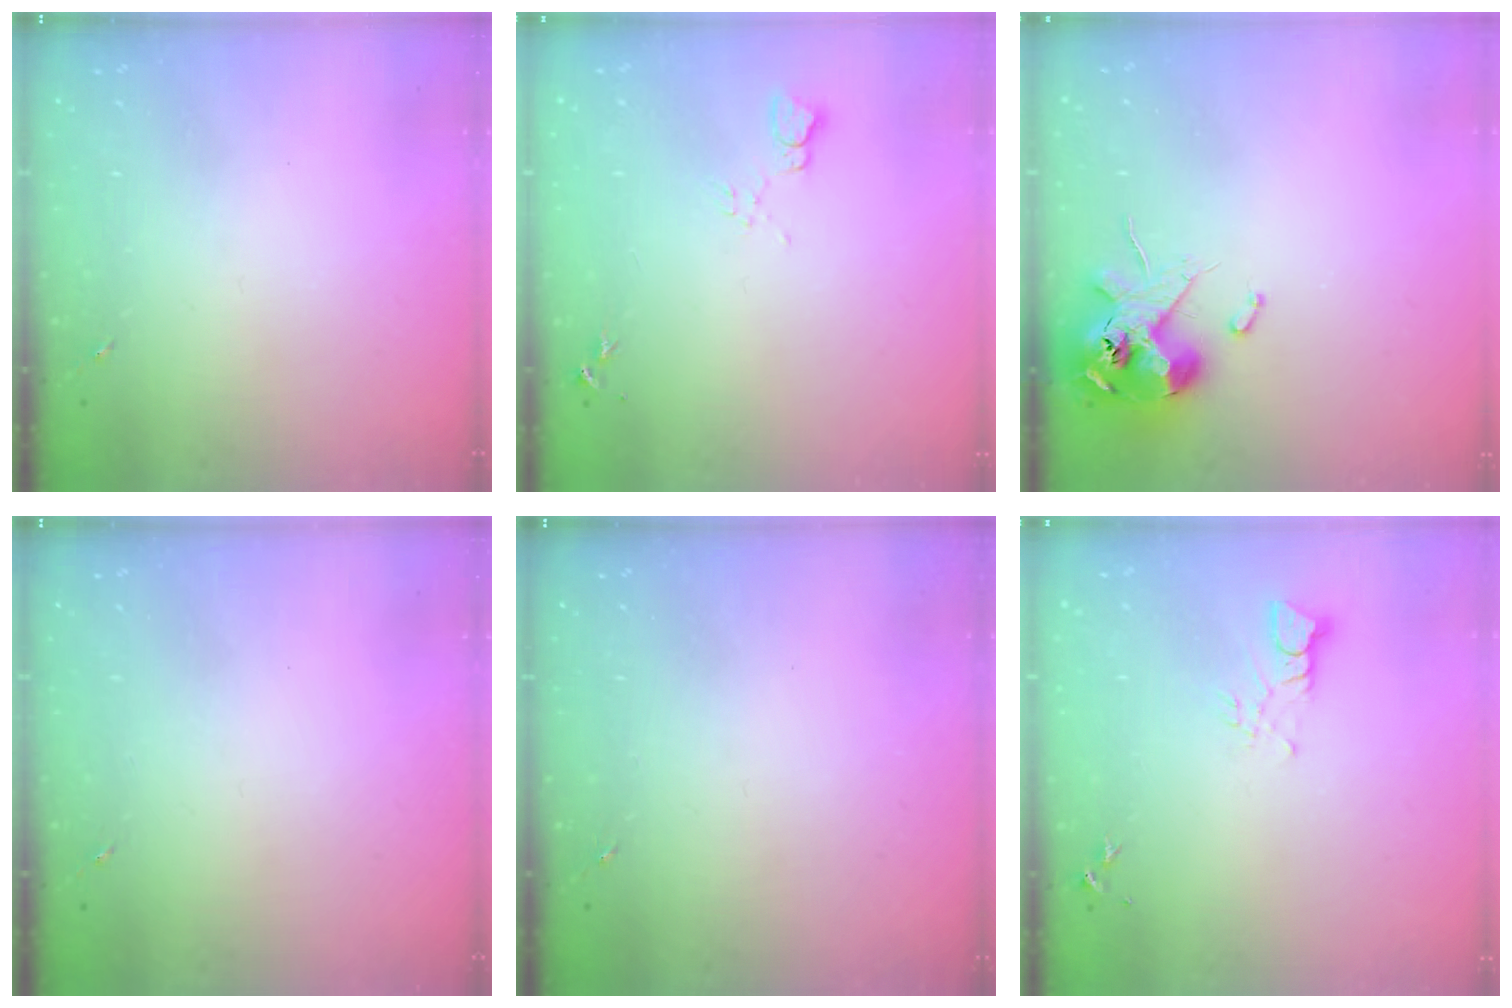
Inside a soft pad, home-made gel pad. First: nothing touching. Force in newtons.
{"total": 5.9, "press": 5.8, "slide": 0.6}
{"total": 12.1, "press": 12.0, "slide": 2.0}
{"total": 0.0}
{"total": 0.0}
{"total": 3.2, "press": 3.2, "slide": 0.2}